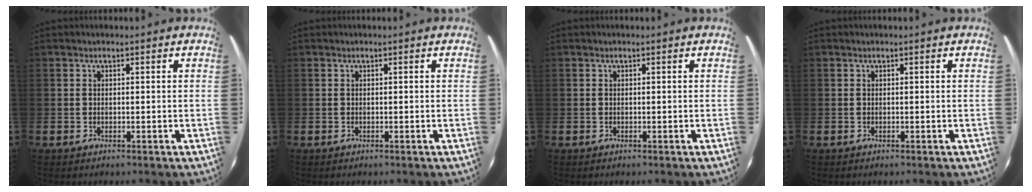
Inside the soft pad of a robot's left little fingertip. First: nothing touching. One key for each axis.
{"total": 0.0}
{"total": 0.0}
{"total": 0.0}